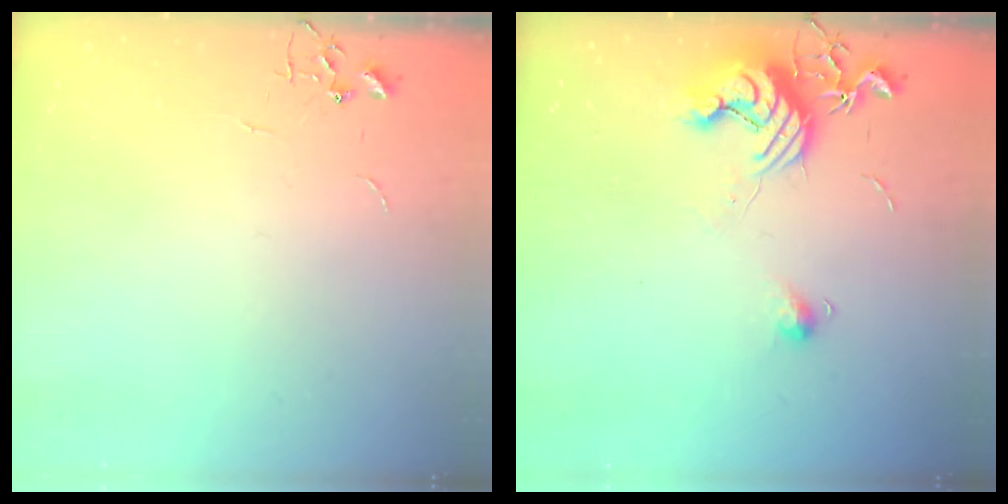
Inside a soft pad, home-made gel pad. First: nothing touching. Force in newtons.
{"total": 11.3, "press": 11.3, "slide": 0.7}